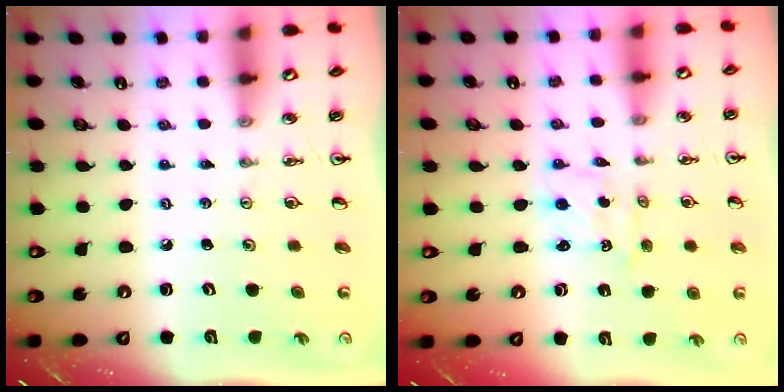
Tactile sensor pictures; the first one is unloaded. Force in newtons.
{"total": 0.0}